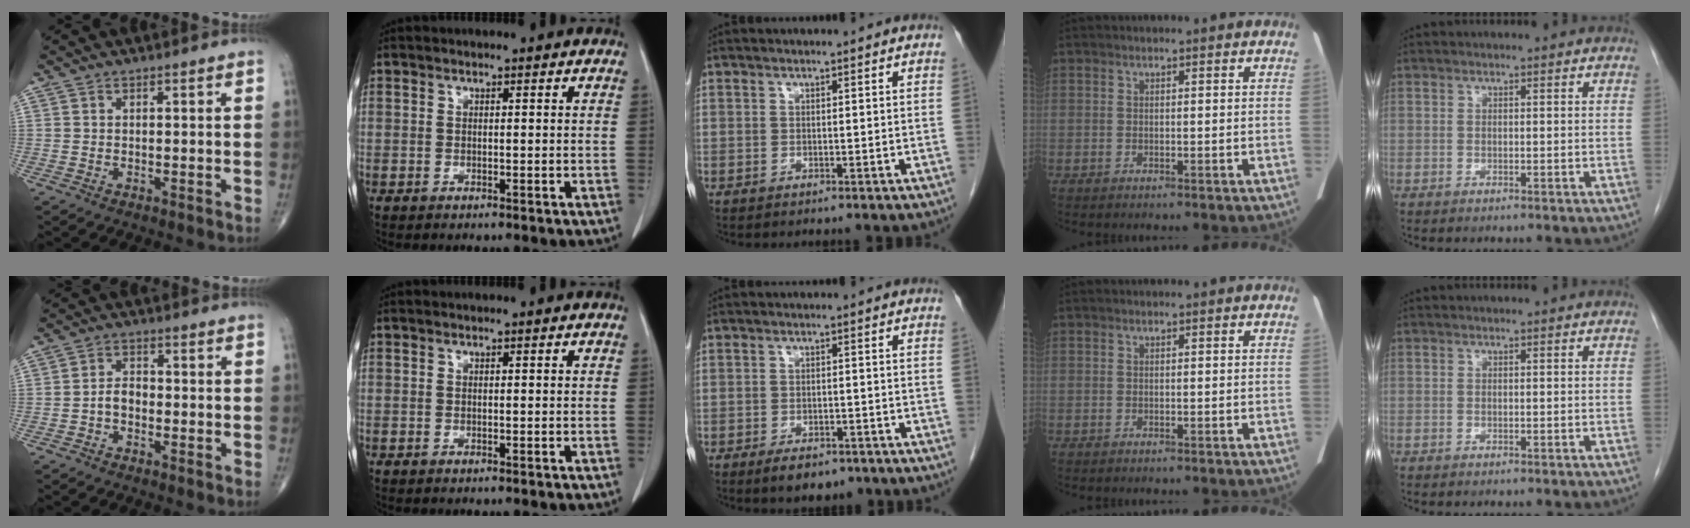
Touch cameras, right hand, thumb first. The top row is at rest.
{"thumb": {"total": 3.3, "force": [-1.2, 2.1, 2.2], "torque": [-0.031, 0.017, -0.028]}, "middle": {"total": 4.9, "force": [-3.4, 2.3, 2.6], "torque": [-0.039, -0.003, -0.046]}}